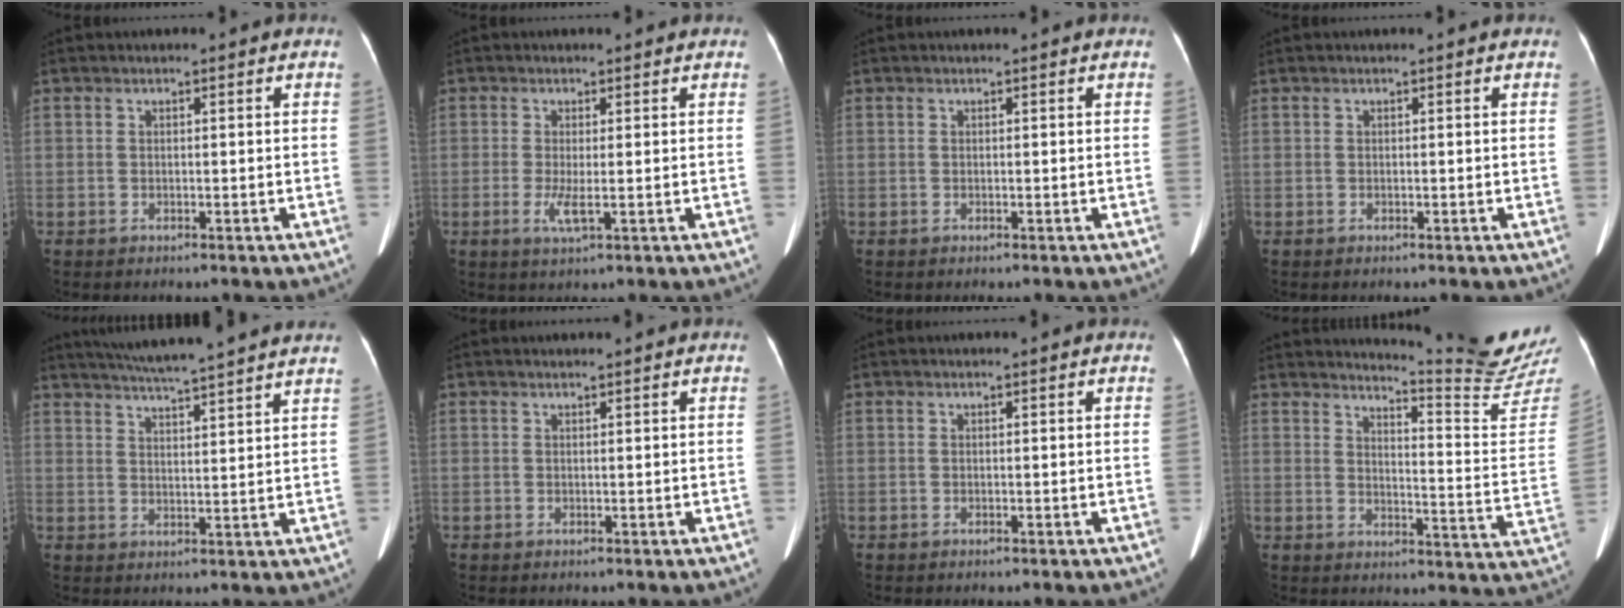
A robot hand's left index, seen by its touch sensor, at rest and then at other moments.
{"total": 3.2, "force": [-0.4, 0.4, 3.1], "torque": [-0.062, -0.006, -0.002]}
{"total": 0.0}
{"total": 0.0}
{"total": 15.9, "force": [14.2, -0.6, 7.2], "torque": [-0.127, 0.006, 0.190]}
{"total": 0.8, "force": [0.7, -0.1, 0.2], "torque": [-0.007, 0.009, 0.016]}
{"total": 0.0}
{"total": 15.9, "force": [15.5, -2.3, 2.6], "torque": [-0.042, -0.137, 0.178]}